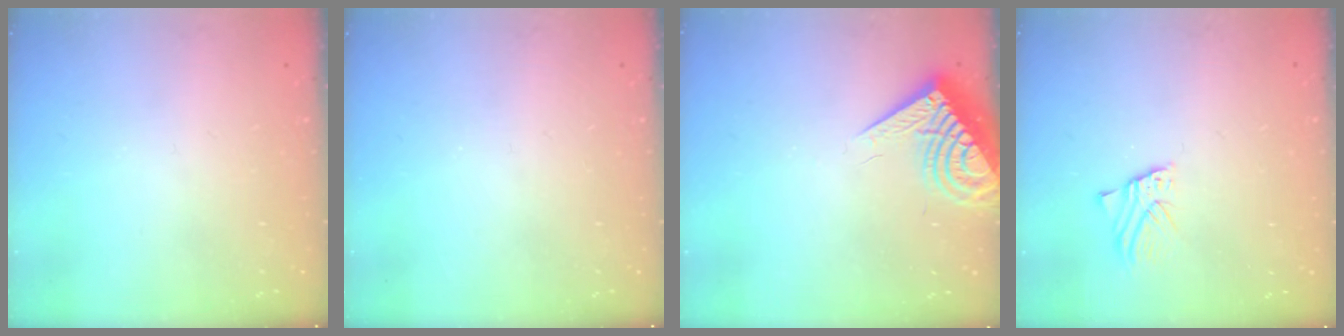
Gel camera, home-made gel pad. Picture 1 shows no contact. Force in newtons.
{"total": 0.0}
{"total": 10.0, "press": 9.9, "slide": 1.0}
{"total": 1.5, "press": 1.5, "slide": 0.1}